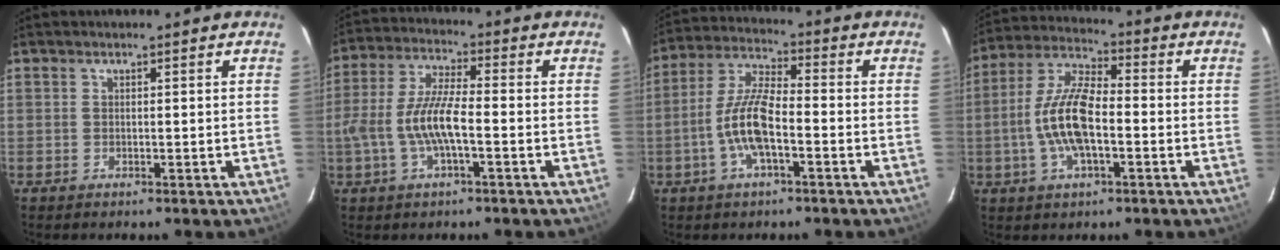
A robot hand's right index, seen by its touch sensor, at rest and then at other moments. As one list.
[{"total": 10.2, "force": [-2.7, 2.6, 9.5], "torque": [-0.202, 0.002, -0.050]}, {"total": 10.1, "force": [-3.3, 2.9, 9.1], "torque": [-0.192, 0.005, -0.067]}, {"total": 12.4, "force": [-2.6, 4.6, 11.2], "torque": [-0.235, 0.006, -0.052]}]